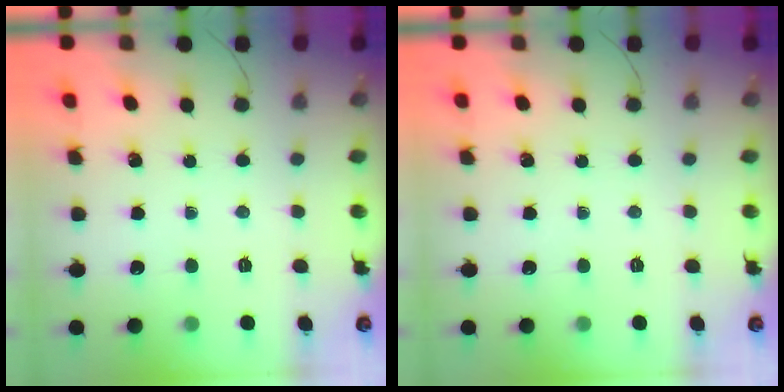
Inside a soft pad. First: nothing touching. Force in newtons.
{"total": 0.0}